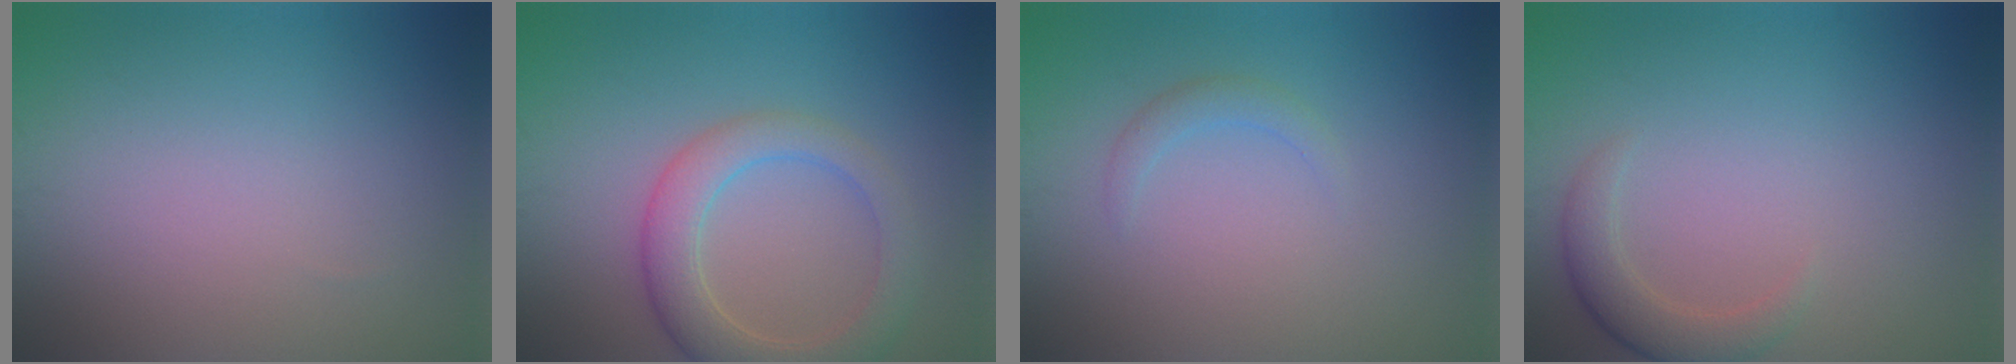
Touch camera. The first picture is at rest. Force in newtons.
{"total": 5.0, "press": 5.0, "slide": 0.3}
{"total": 1.3, "press": 1.3, "slide": 0.1}
{"total": 2.6, "press": 2.6, "slide": 0.1}